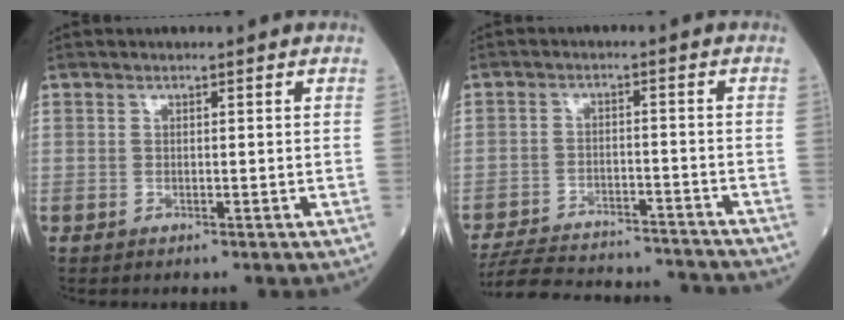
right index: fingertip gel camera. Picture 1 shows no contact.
{"total": 18.5, "force": [-17.5, 3.3, 5.2], "torque": [-0.122, -0.009, -0.245]}